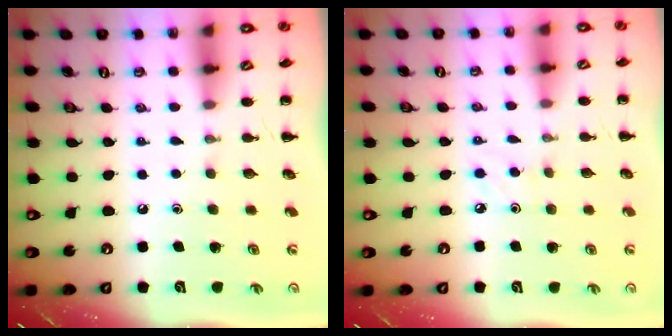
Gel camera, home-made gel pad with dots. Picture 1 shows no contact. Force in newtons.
{"total": 2.8, "press": 2.7, "slide": 1.0}